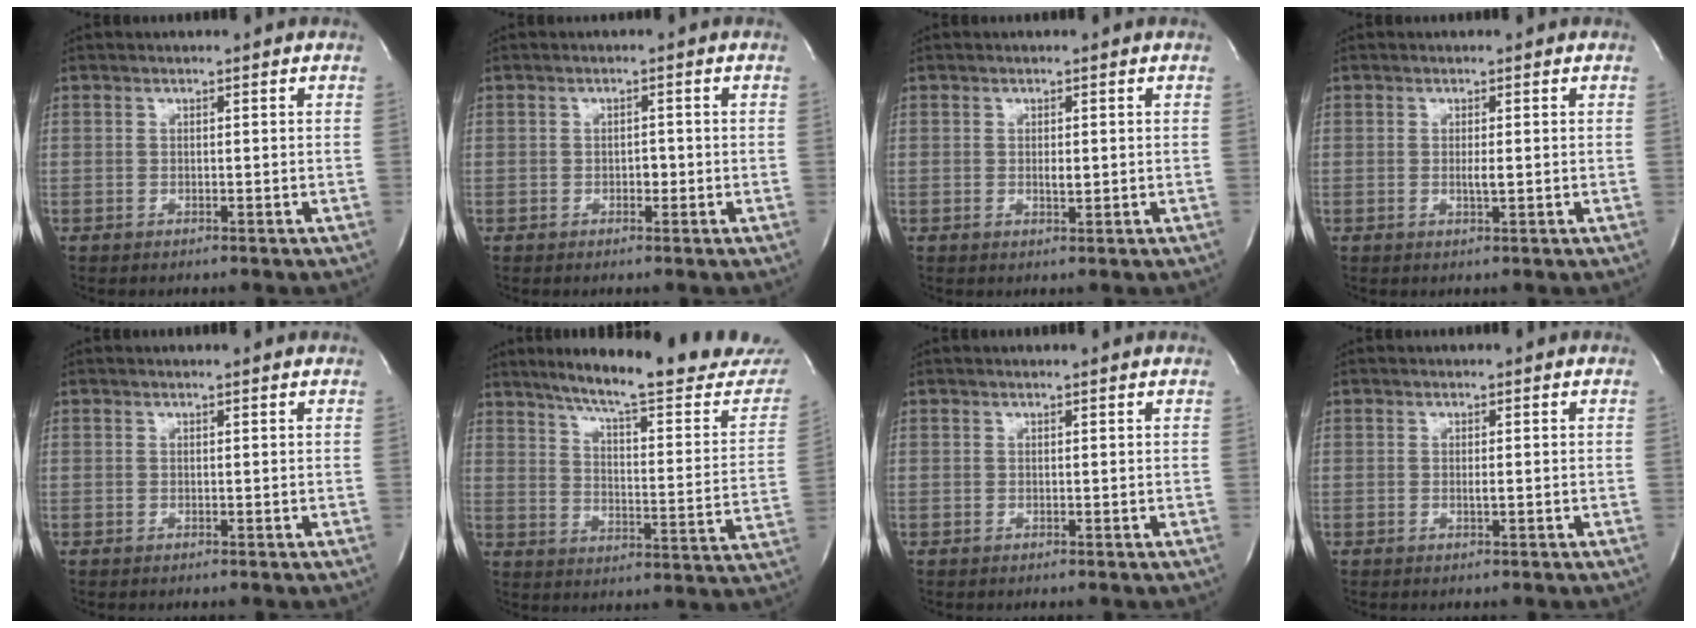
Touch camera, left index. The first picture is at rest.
{"total": 1.2, "force": [-0.4, 0.8, 0.9], "torque": [-0.012, 0.003, -0.007]}
{"total": 1.2, "force": [0.1, 0.4, 1.1], "torque": [-0.020, -0.002, 0.002]}
{"total": 1.3, "force": [0.0, 0.1, 1.3], "torque": [-0.027, -0.003, -0.001]}
{"total": 1.6, "force": [1.5, -0.1, 0.6], "torque": [-0.014, 0.010, 0.016]}
{"total": 24.8, "force": [22.0, 1.9, 11.4], "torque": [-0.164, -0.076, 0.281]}
{"total": 2.0, "force": [1.9, -0.1, 0.7], "torque": [-0.015, 0.012, 0.020]}
{"total": 0.6, "force": [0.0, -0.1, 0.6], "torque": [-0.014, -0.002, -0.001]}